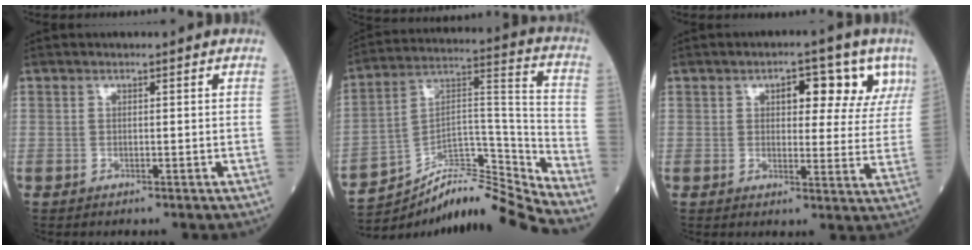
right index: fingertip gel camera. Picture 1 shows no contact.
{"total": 14.2, "force": [-13.5, -0.3, 4.3], "torque": [-0.061, 0.074, -0.230]}
{"total": 8.0, "force": [4.0, 3.7, 5.8], "torque": [-0.056, 0.014, 0.048]}